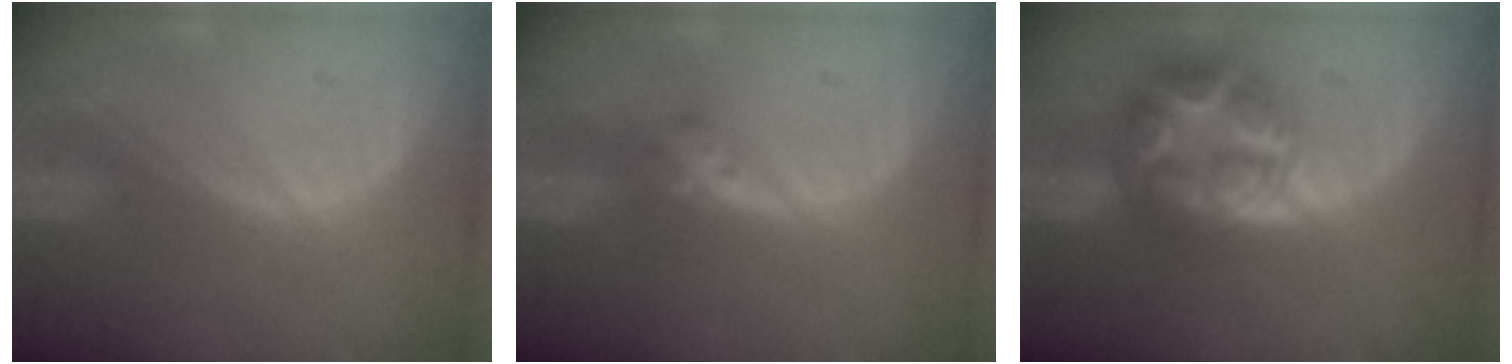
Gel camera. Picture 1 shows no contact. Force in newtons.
{"total": 2.3, "press": 2.0, "slide": 1.2}
{"total": 8.9, "press": 8.9, "slide": 0.5}